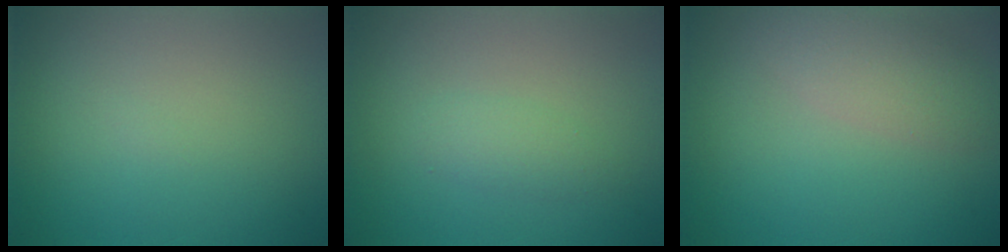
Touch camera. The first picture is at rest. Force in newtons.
{"total": 1.4, "press": 1.4, "slide": 0.0}
{"total": 3.1, "press": 3.1, "slide": 0.3}